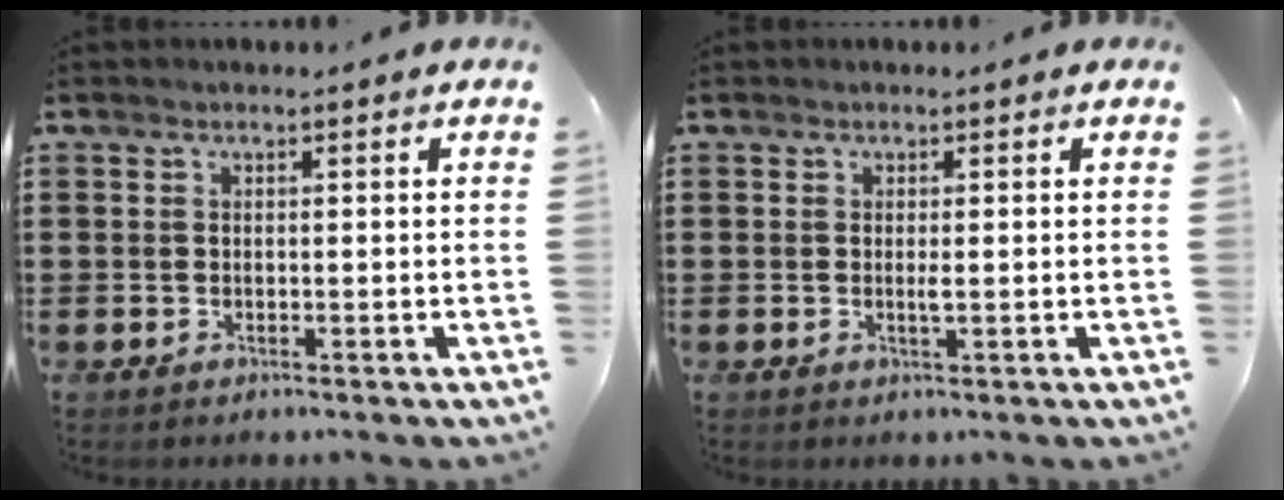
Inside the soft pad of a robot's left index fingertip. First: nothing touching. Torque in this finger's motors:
{"motor_torque": [0.28, -0.03, 0.01, 0.02]}